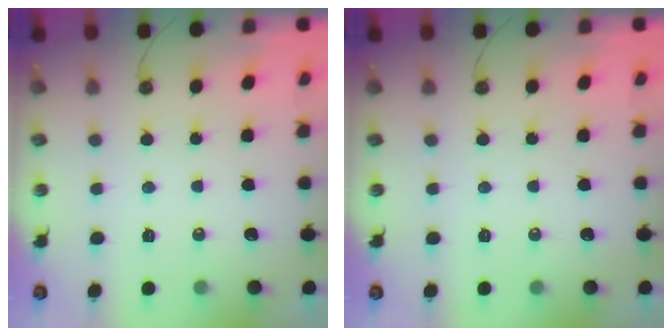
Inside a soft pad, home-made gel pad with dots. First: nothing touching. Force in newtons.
{"total": 0.0}